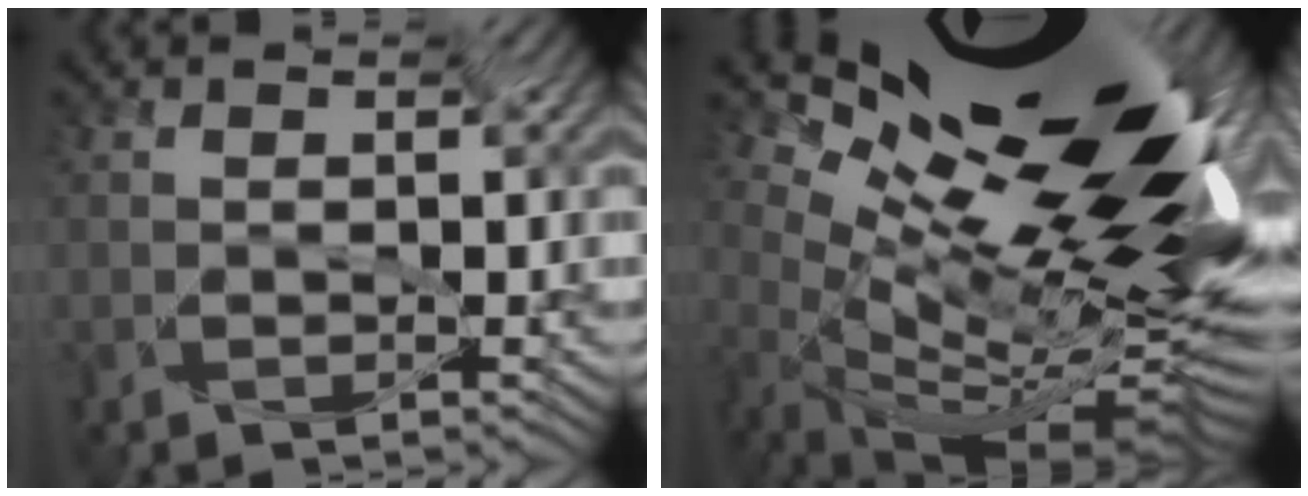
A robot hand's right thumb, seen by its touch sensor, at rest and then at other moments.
{"total": 13.5, "force": [3.2, 3.2, 12.8], "torque": [-0.171, 0.034, 0.050]}